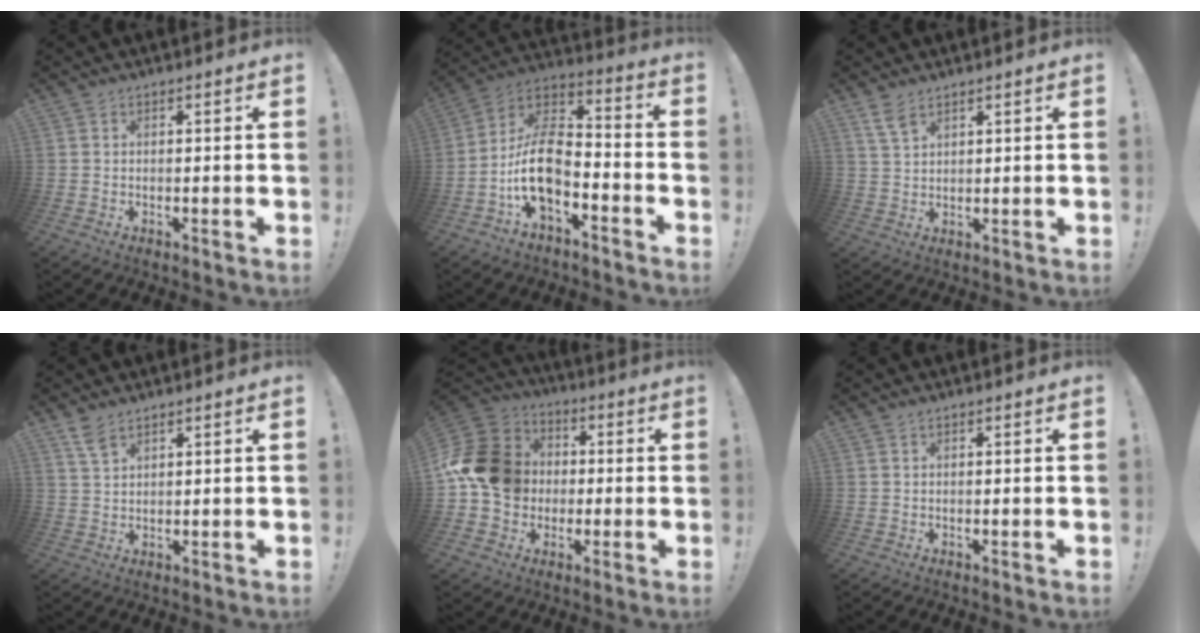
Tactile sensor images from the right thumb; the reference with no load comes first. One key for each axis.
{"total": 14.3, "fx": -6.2, "fy": 8.1, "fz": 10.0, "tx": -0.194, "ty": 0.031, "tz": -0.100}
{"total": 4.9, "fx": 3.4, "fy": 2.0, "fz": 2.9, "tx": -0.057, "ty": -0.013, "tz": 0.063}
{"total": 4.5, "fx": 3.1, "fy": 1.8, "fz": 2.7, "tx": -0.050, "ty": -0.011, "tz": 0.058}
{"total": 17.0, "fx": -0.3, "fy": 14.5, "fz": 8.8, "tx": -0.148, "ty": 0.014, "tz": 0.004}
{"total": 0.0}